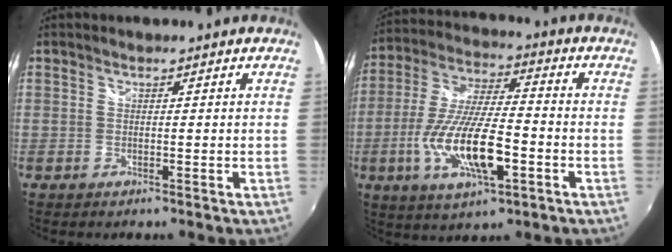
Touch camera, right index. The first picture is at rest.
{"total": 16.1, "force": [-5.1, 4.8, 14.5], "torque": [-0.298, -0.014, -0.091]}